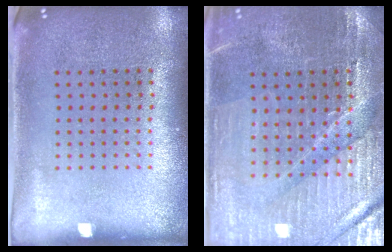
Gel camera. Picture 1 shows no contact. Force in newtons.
{"total": 3.1, "press": 3.1, "slide": 0.5}